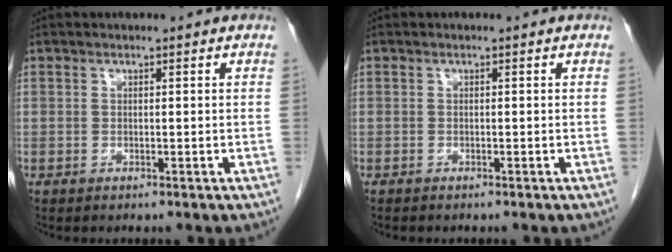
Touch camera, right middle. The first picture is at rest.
{"total": 0.5, "force": [-0.5, 0.2, 0.1], "torque": [-0.007, 0.000, -0.008]}